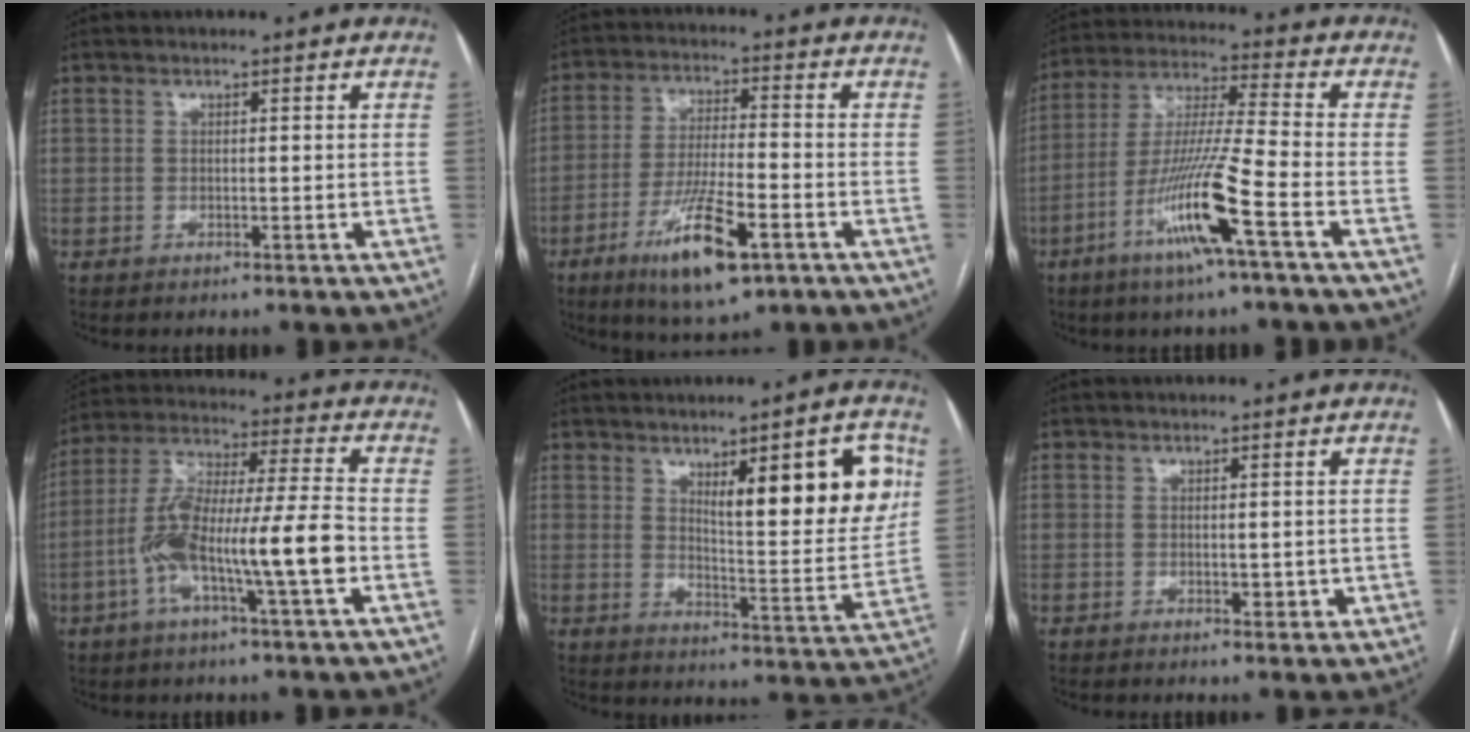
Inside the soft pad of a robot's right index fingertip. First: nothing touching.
{"total": 12.1, "force": [-6.1, 2.3, 10.2], "torque": [-0.194, -0.019, -0.102]}
{"total": 13.5, "force": [-6.2, -0.8, 12.0], "torque": [-0.241, -0.013, -0.120]}
{"total": 15.2, "force": [-4.4, 1.1, 14.5], "torque": [-0.277, 0.012, -0.081]}
{"total": 15.2, "force": [5.7, 3.0, 13.8], "torque": [-0.181, -0.006, 0.086]}
{"total": 1.8, "force": [-0.1, 1.2, 1.3], "torque": [-0.015, 0.000, 0.002]}